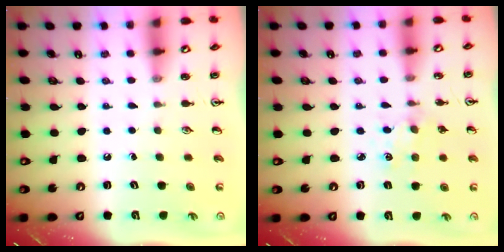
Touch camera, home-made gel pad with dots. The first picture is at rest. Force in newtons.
{"total": 2.2, "press": 2.2, "slide": 0.2}